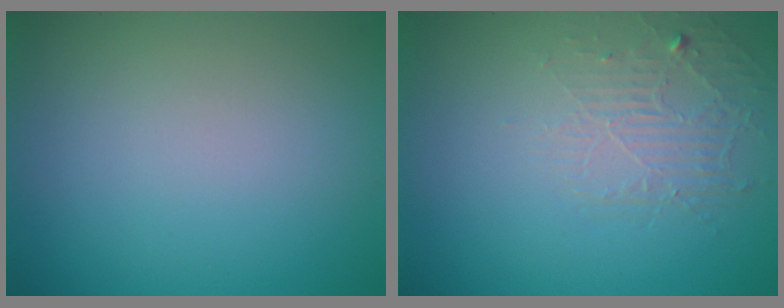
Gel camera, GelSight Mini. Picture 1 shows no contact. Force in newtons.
{"total": 1.8, "press": 0.8, "slide": 1.6}